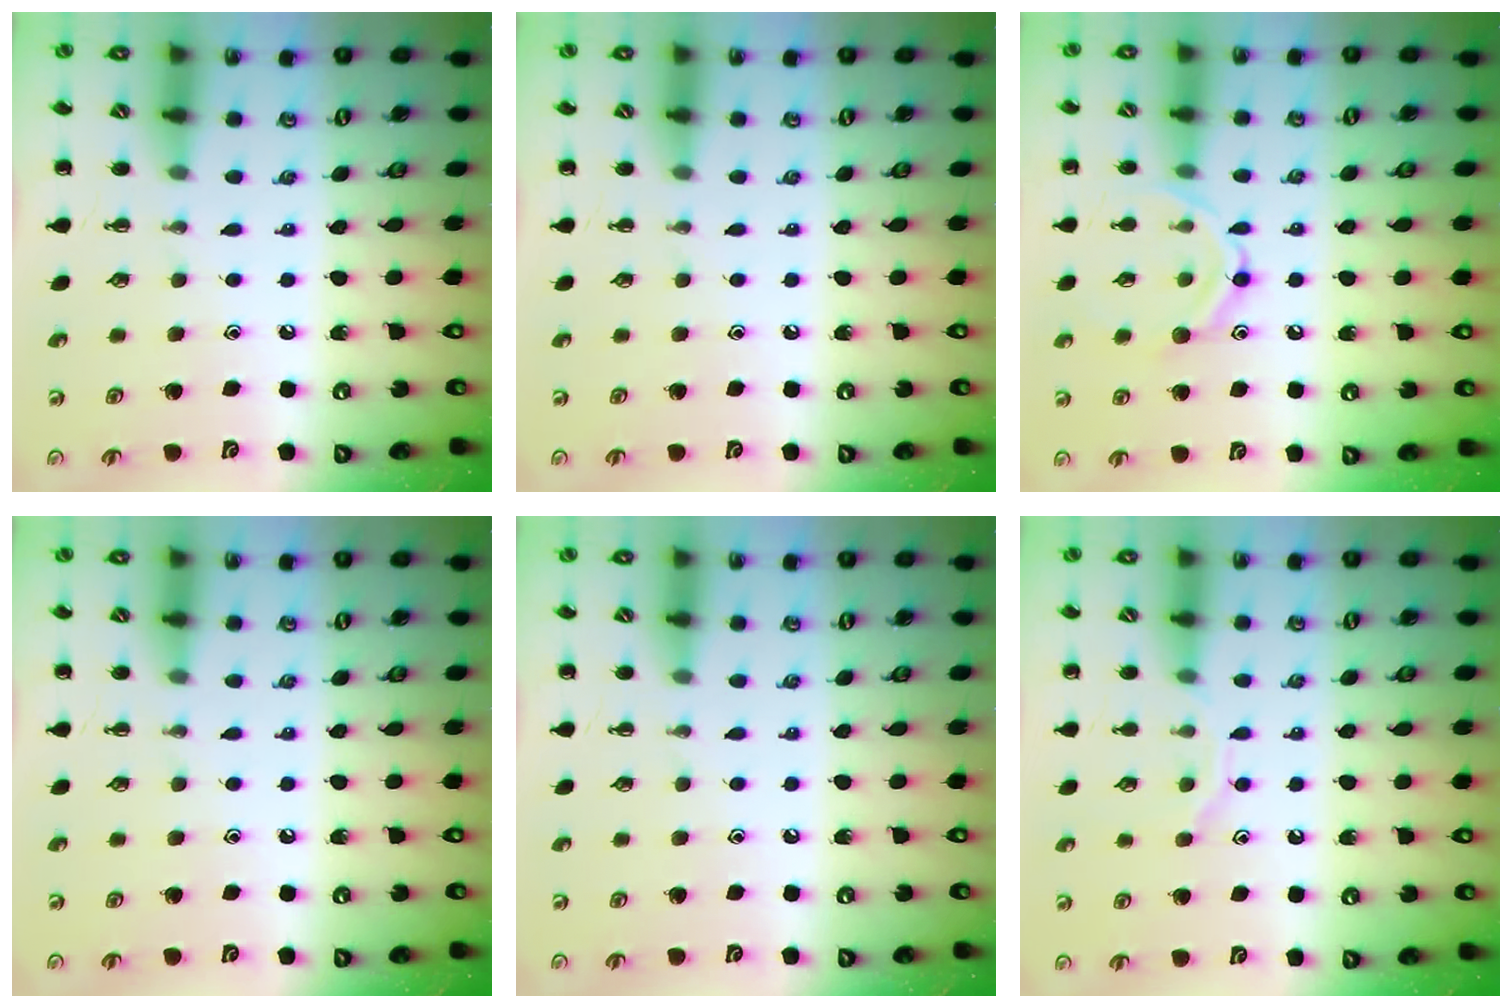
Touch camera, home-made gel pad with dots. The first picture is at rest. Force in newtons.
{"total": 0.0}
{"total": 11.9, "press": 11.9, "slide": 0.8}
{"total": 0.0}
{"total": 0.0}
{"total": 7.5, "press": 7.4, "slide": 0.7}